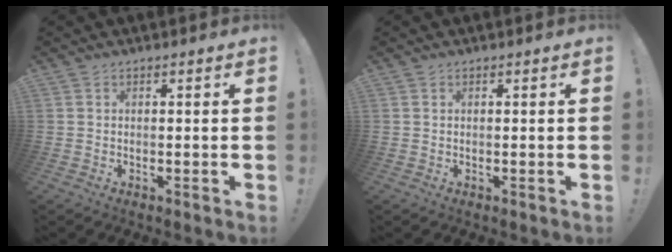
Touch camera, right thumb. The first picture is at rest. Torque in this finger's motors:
{"motor_torque": [0.09, 0.06, -0.15, 0.07, 0.06]}